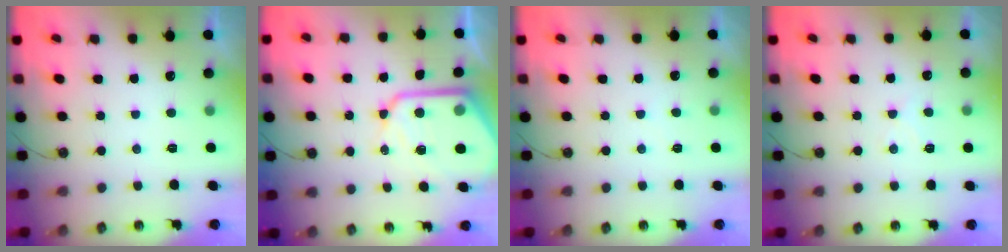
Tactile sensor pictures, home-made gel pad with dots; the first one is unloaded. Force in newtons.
{"total": 16.4, "press": 16.3, "slide": 1.5}
{"total": 1.7, "press": 1.6, "slide": 0.4}
{"total": 5.7, "press": 5.7, "slide": 0.7}